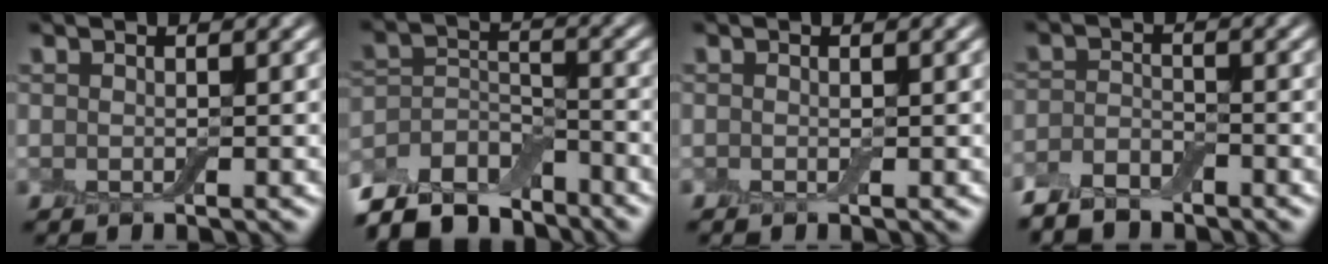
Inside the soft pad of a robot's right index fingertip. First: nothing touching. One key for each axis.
{"total": 8.0, "fx": -6.8, "fy": 3.3, "fz": 2.5, "tx": -0.044, "ty": 0.002, "tz": -0.130}
{"total": 0.0}
{"total": 3.1, "fx": -2.7, "fy": 1.2, "fz": 1.0, "tx": -0.020, "ty": -0.002, "tz": -0.059}